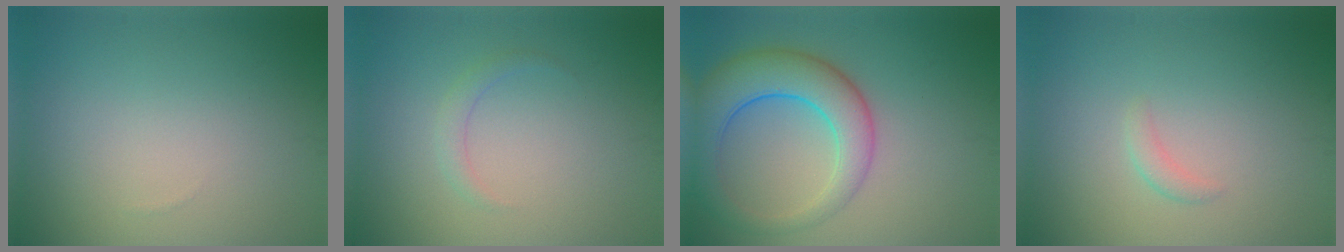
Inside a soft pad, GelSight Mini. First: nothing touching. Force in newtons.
{"total": 0.8, "press": 0.8, "slide": 0.0}
{"total": 6.9, "press": 6.9, "slide": 0.4}
{"total": 1.0, "press": 1.0, "slide": 0.0}